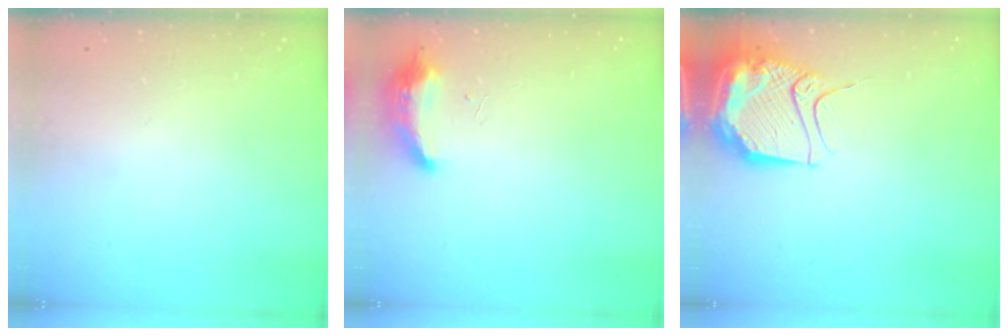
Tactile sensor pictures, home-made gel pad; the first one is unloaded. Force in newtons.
{"total": 8.5, "press": 8.4, "slide": 1.6}
{"total": 14.2, "press": 14.2, "slide": 1.4}